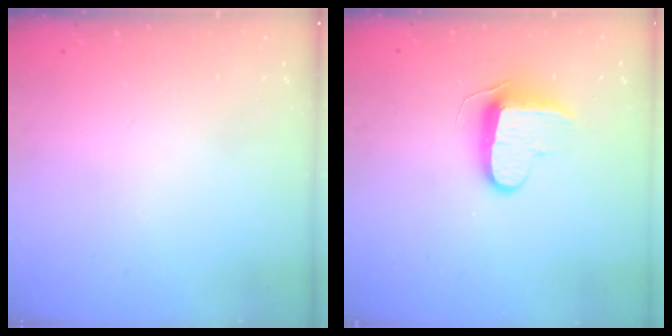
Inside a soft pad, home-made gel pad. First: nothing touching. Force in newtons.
{"total": 9.8, "press": 9.7, "slide": 0.9}